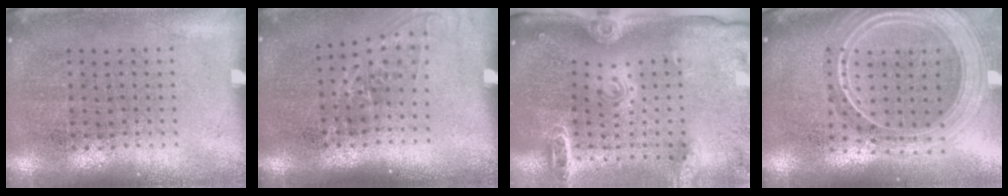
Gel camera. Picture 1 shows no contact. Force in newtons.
{"total": 1.2, "press": 1.0, "slide": 0.7}
{"total": 2.5, "press": 2.0, "slide": 1.5}
{"total": 2.6, "press": 2.2, "slide": 1.4}